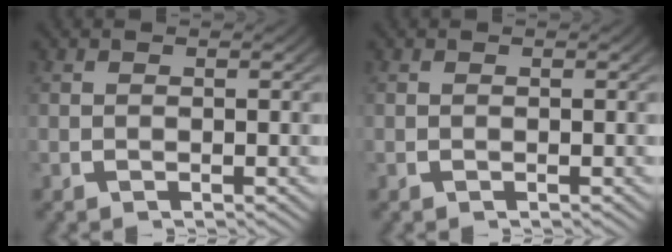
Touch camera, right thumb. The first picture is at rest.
{"total": 0.0}